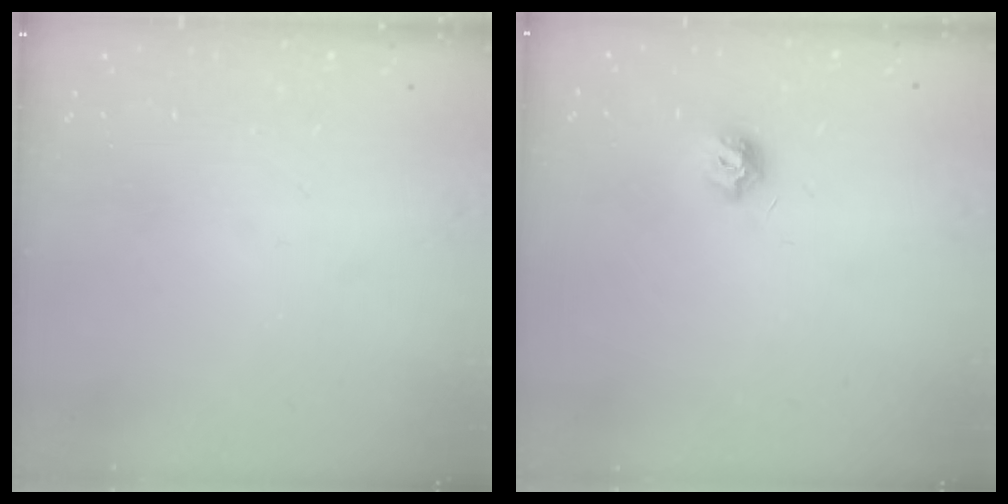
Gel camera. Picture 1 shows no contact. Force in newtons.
{"total": 7.4, "press": 7.4, "slide": 0.9}